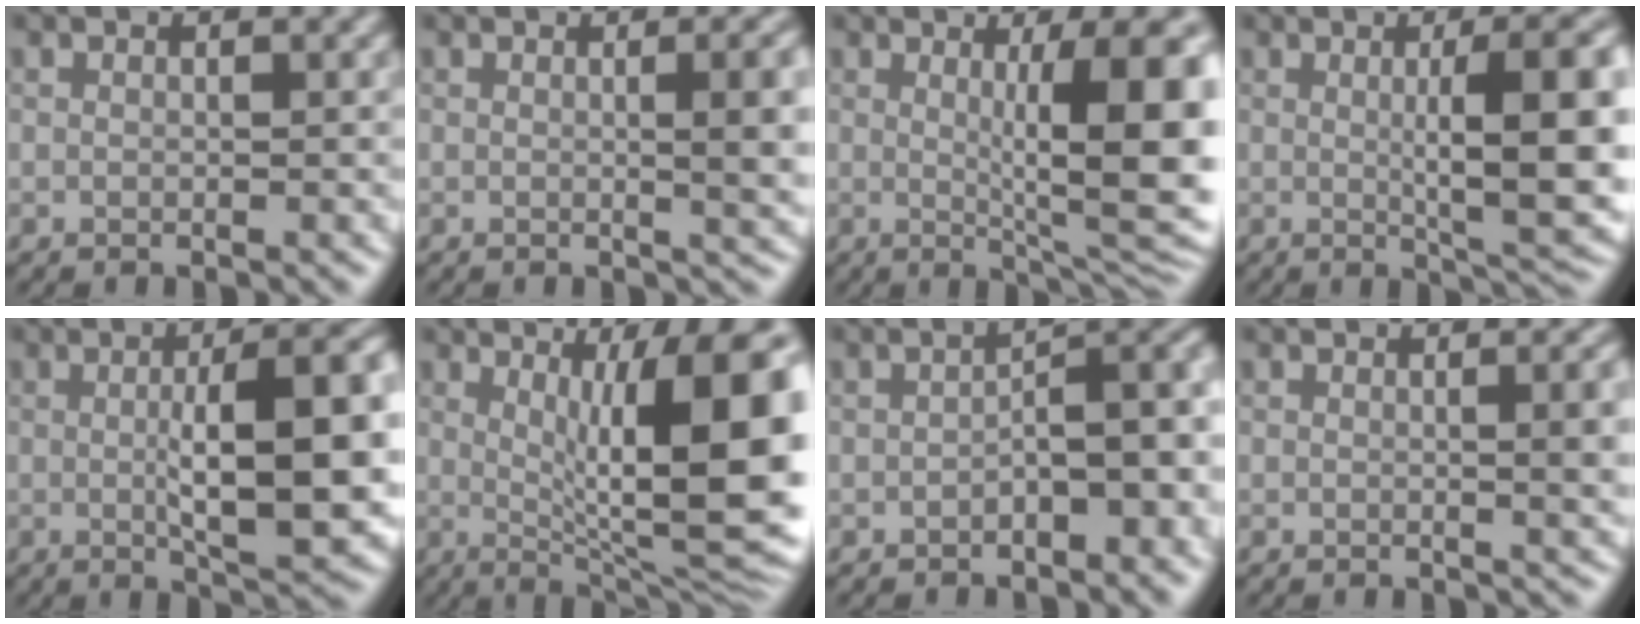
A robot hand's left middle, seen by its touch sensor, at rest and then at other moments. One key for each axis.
{"total": 5.4, "fx": 0.4, "fy": 1.7, "fz": 5.1, "tx": -0.052, "ty": 0.007, "tz": 0.004}
{"total": 10.1, "fx": 1.2, "fy": 2.3, "fz": 9.8, "tx": -0.124, "ty": -0.009, "tz": 0.024}
{"total": 10.1, "fx": 0.4, "fy": 2.3, "fz": 9.8, "tx": -0.122, "ty": 0.000, "tz": 0.008}
{"total": 11.3, "fx": 0.1, "fy": 3.1, "fz": 10.8, "tx": -0.147, "ty": 0.000, "tz": 0.003}
{"total": 11.7, "fx": 1.1, "fy": 2.7, "fz": 11.3, "tx": -0.152, "ty": -0.002, "tz": 0.023}
{"total": 5.3, "fx": -1.5, "fy": 2.1, "fz": 4.6, "tx": -0.054, "ty": 0.013, "tz": -0.028}
{"total": 3.9, "fx": 0.3, "fy": 1.2, "fz": 3.7, "tx": -0.038, "ty": 0.007, "tz": 0.001}